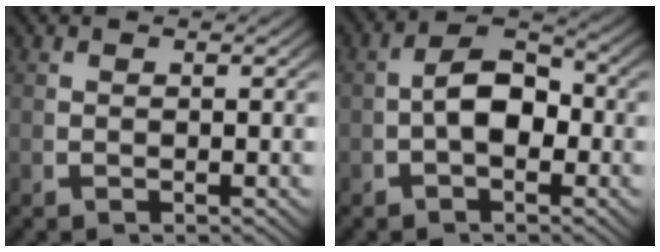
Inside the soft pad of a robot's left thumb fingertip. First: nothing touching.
{"total": 5.8, "force": [-0.4, 3.6, 4.5], "torque": [-0.069, -0.008, -0.004]}